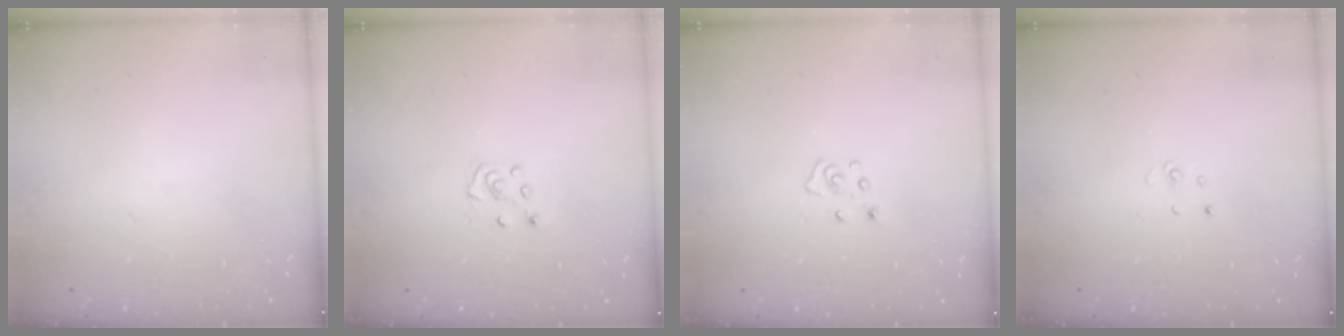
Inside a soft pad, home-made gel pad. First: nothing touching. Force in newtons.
{"total": 3.7, "press": 3.6, "slide": 0.4}
{"total": 5.0, "press": 5.0, "slide": 0.3}
{"total": 2.7, "press": 2.7, "slide": 0.3}